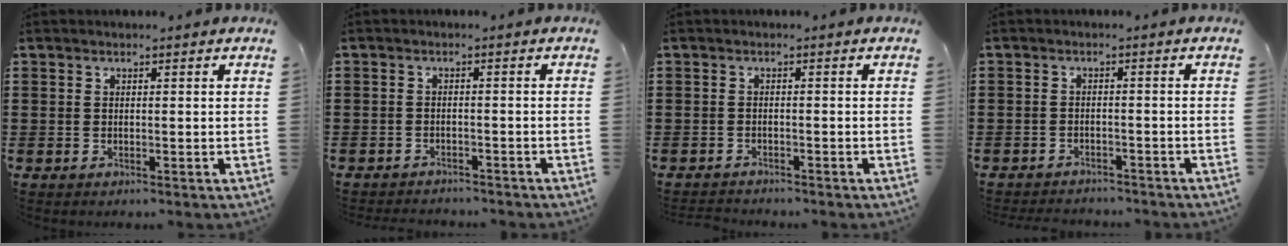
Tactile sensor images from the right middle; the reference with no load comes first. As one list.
[{"total": 1.9, "force": [-1.8, 0.3, -0.3], "torque": [-0.001, 0.002, -0.043]}, {"total": 1.2, "force": [-1.2, 0.1, 0.0], "torque": [-0.004, 0.001, -0.025]}, {"total": 2.2, "force": [-2.2, 0.4, -0.3], "torque": [0.000, 0.002, -0.050]}]